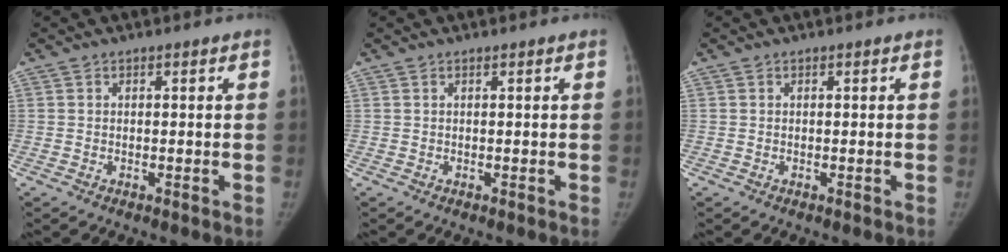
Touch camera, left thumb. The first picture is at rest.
{"total": 0.0}
{"total": 0.0}